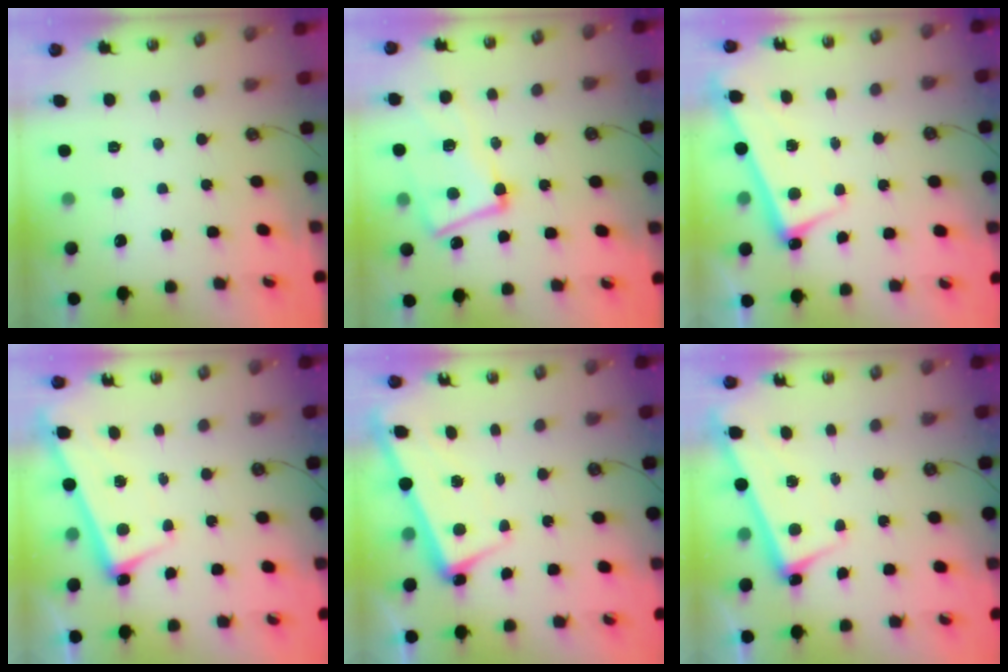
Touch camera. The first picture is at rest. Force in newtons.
{"total": 7.6, "press": 7.3, "slide": 2.0}
{"total": 2.7, "press": 2.6, "slide": 0.8}
{"total": 2.7, "press": 2.5, "slide": 1.0}
{"total": 2.2, "press": 2.1, "slide": 0.8}
{"total": 2.7, "press": 2.5, "slide": 1.0}